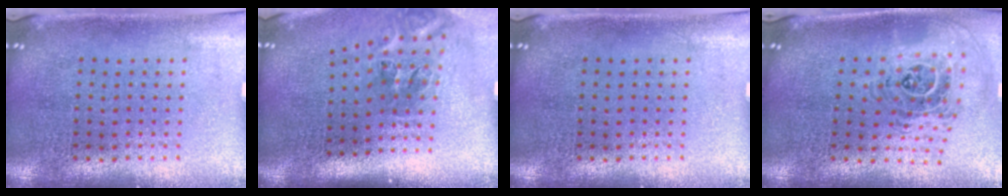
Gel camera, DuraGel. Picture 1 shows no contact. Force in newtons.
{"total": 2.3, "press": 1.4, "slide": 1.8}
{"total": 0.0}
{"total": 1.3, "press": 1.2, "slide": 0.6}